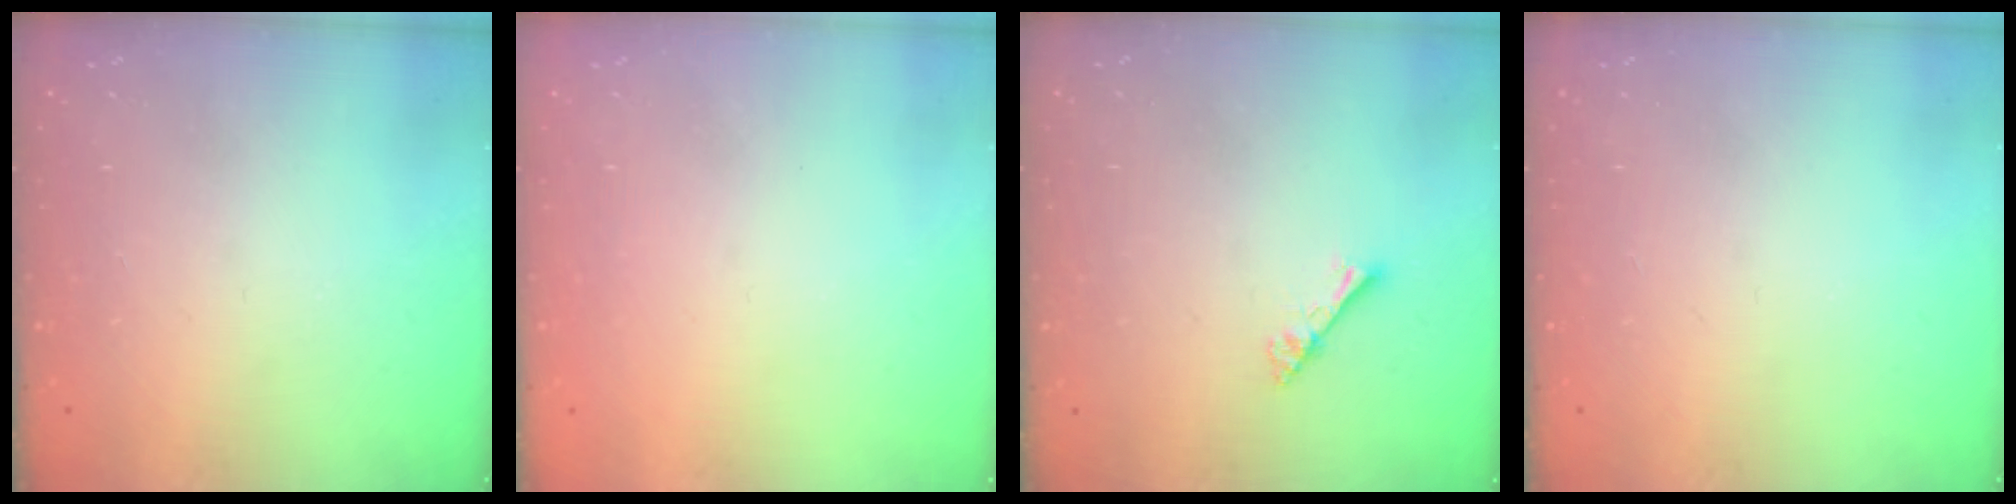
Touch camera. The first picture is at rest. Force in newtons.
{"total": 0.8, "press": 0.7, "slide": 0.3}
{"total": 1.8, "press": 1.8, "slide": 0.1}
{"total": 0.0}